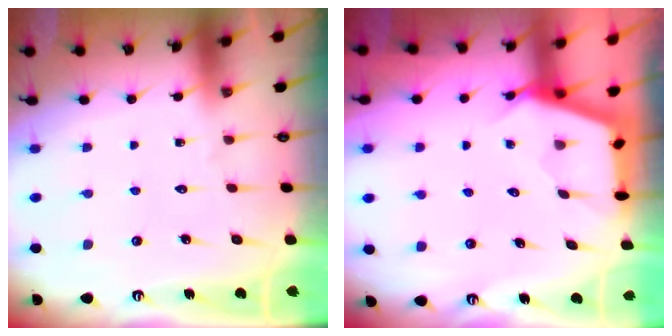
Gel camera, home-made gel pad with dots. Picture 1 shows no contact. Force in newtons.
{"total": 2.6, "press": 2.6, "slide": 0.4}